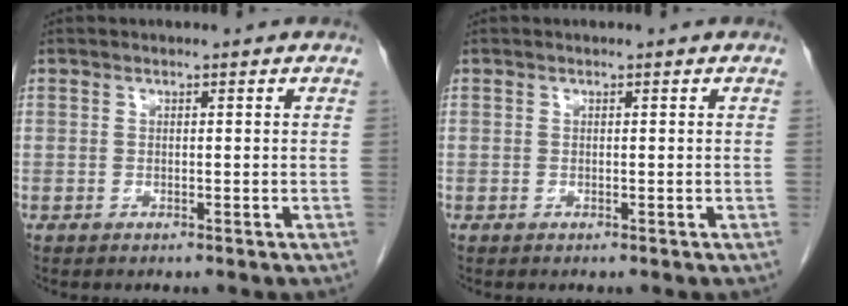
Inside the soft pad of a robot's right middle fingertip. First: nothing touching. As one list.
[{"total": 0.0}]